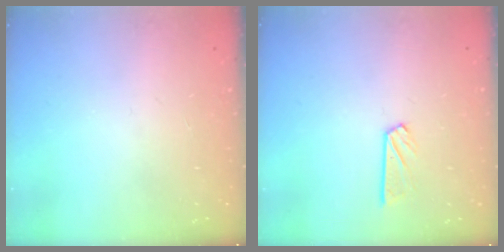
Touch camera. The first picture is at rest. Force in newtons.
{"total": 5.3, "press": 5.3, "slide": 0.4}